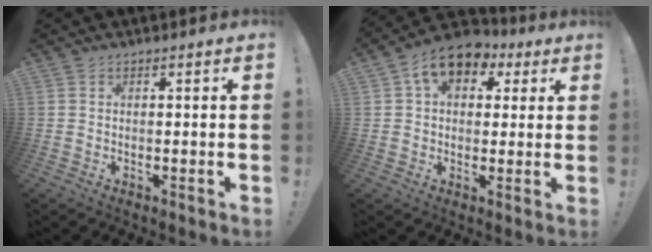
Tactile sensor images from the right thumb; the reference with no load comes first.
{"total": 11.0, "force": [5.2, 7.3, 6.3], "torque": [-0.103, -0.014, 0.099]}